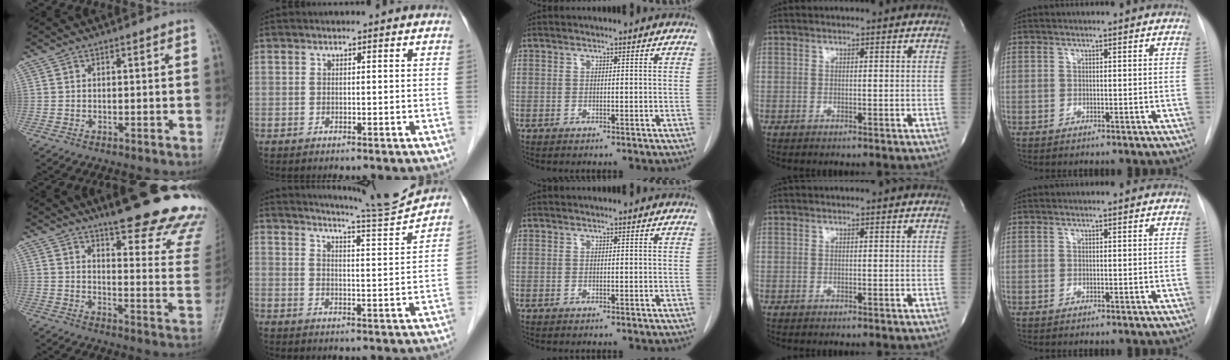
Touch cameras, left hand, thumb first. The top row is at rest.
{"thumb": {"total": 27.4, "force": [21.2, 5.7, 16.4], "torque": [-0.173, -0.131, 0.254]}, "index": {"total": 9.7, "force": [9.3, -2.4, 1.5], "torque": [-0.037, -0.034, 0.140]}}